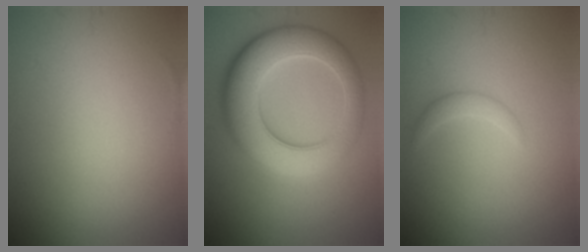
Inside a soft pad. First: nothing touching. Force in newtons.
{"total": 9.4, "press": 9.4, "slide": 0.2}
{"total": 1.2, "press": 1.1, "slide": 0.2}